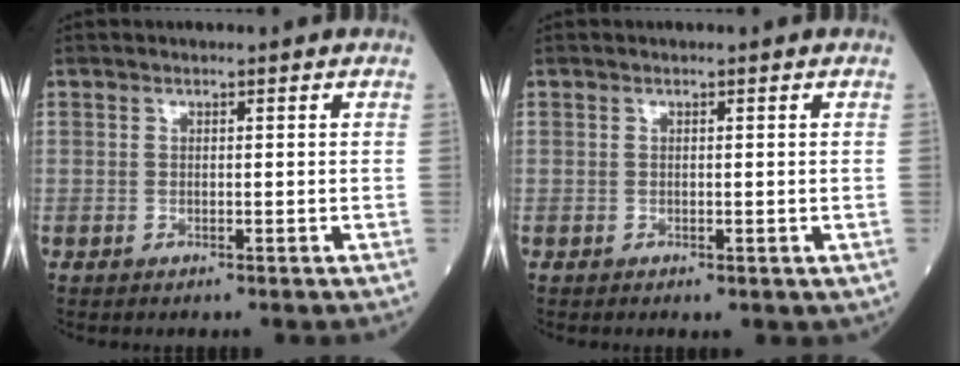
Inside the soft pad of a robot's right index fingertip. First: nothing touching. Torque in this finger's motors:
{"motor_torque": [-0.11, -0.13, 0.02, 0.01]}